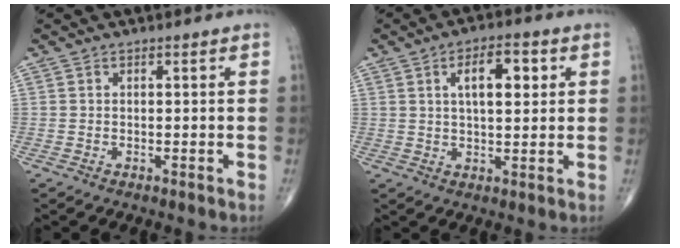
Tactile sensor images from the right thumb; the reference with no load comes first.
{"total": 7.9, "force": [2.4, 3.5, 6.7], "torque": [-0.088, -0.001, 0.037]}